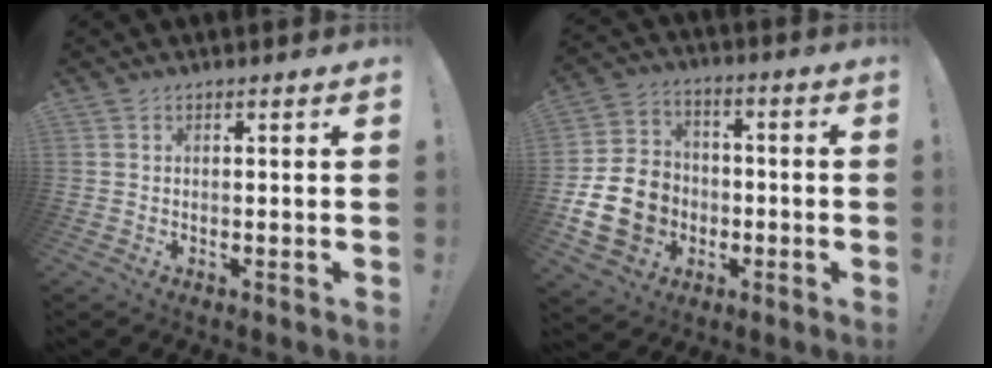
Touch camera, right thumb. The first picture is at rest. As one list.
[{"total": 17.1, "force": [-4.6, 14.2, 8.5], "torque": [-0.154, 0.032, -0.073]}]